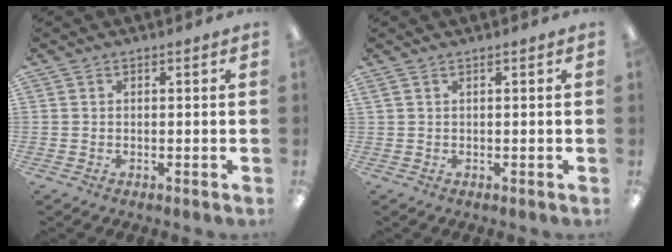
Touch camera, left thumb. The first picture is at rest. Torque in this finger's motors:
{"motor_torque": [-0.36, -0.21, 0.14, -0.41, 0.24]}